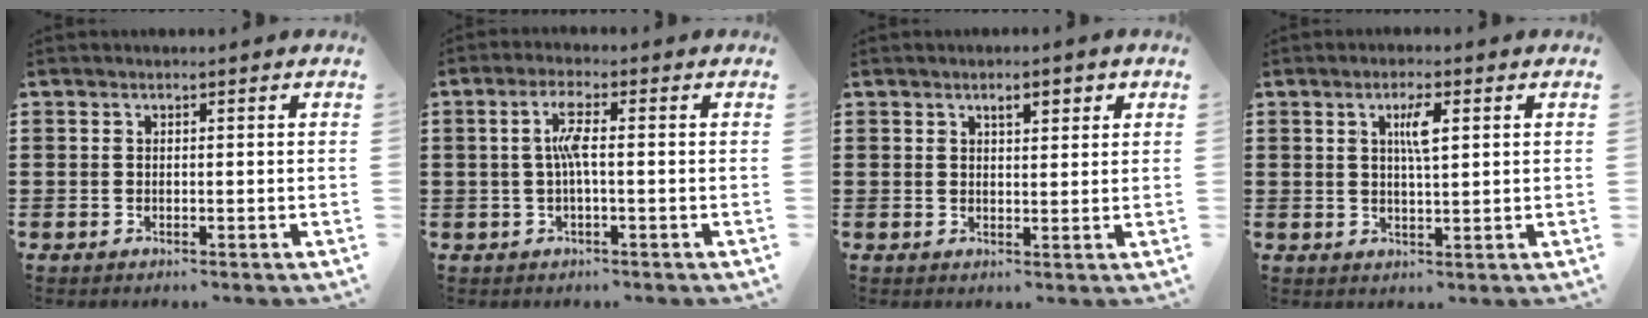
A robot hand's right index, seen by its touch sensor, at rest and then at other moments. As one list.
[{"total": 4.2, "force": [-0.1, 0.6, 4.1], "torque": [-0.085, 0.002, -0.009]}, {"total": 2.5, "force": [1.3, 0.9, 2.0], "torque": [-0.025, 0.000, 0.017]}, {"total": 3.8, "force": [1.1, 0.9, 3.5], "torque": [-0.065, 0.006, 0.013]}]